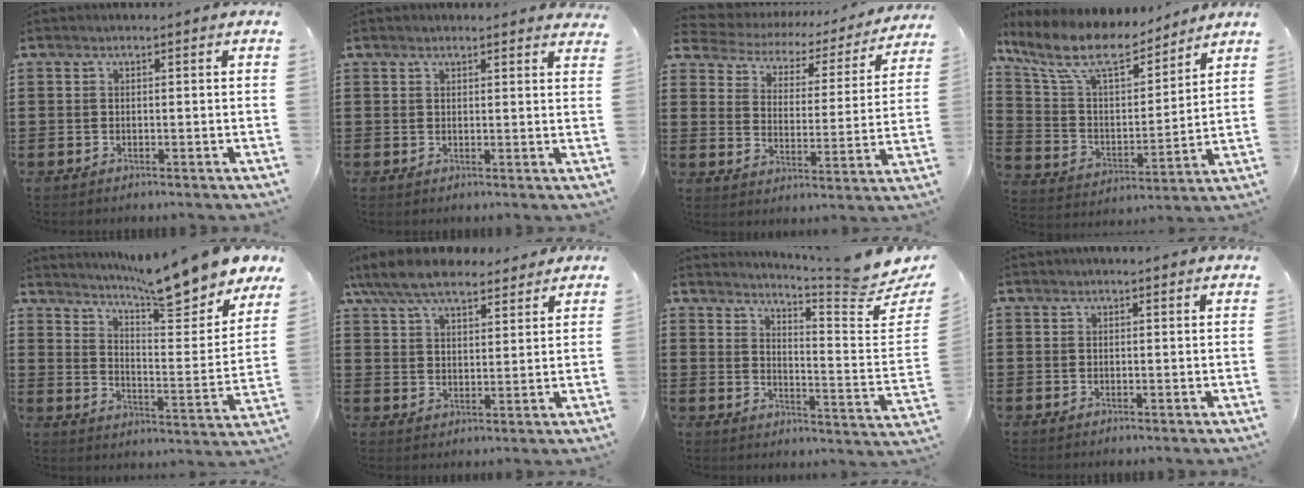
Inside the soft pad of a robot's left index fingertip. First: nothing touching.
{"total": 1.6, "force": [1.5, 0.2, 0.5], "torque": [-0.012, 0.002, 0.029]}
{"total": 2.8, "force": [2.5, 1.2, 0.5], "torque": [-0.032, -0.023, 0.031]}
{"total": 10.6, "force": [8.5, 2.9, 5.6], "torque": [-0.146, -0.043, 0.147]}
{"total": 11.4, "force": [10.4, 0.7, 4.6], "torque": [-0.087, -0.076, 0.177]}
{"total": 8.6, "force": [7.3, 2.7, 3.7], "torque": [-0.097, -0.014, 0.137]}
{"total": 6.8, "force": [6.1, -0.1, 3.0], "torque": [-0.062, -0.059, 0.097]}
{"total": 0.8, "force": [0.6, 0.4, 0.2], "torque": [-0.004, 0.004, 0.012]}